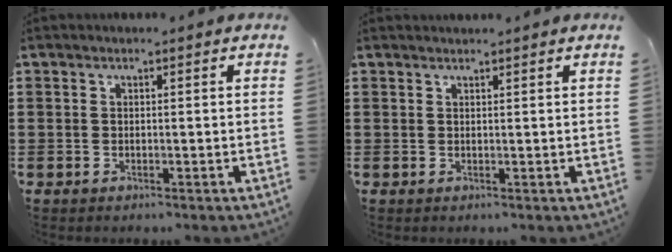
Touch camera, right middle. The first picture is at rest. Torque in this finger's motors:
{"motor_torque": [0.09, -0.09, 0.09, 0.03]}